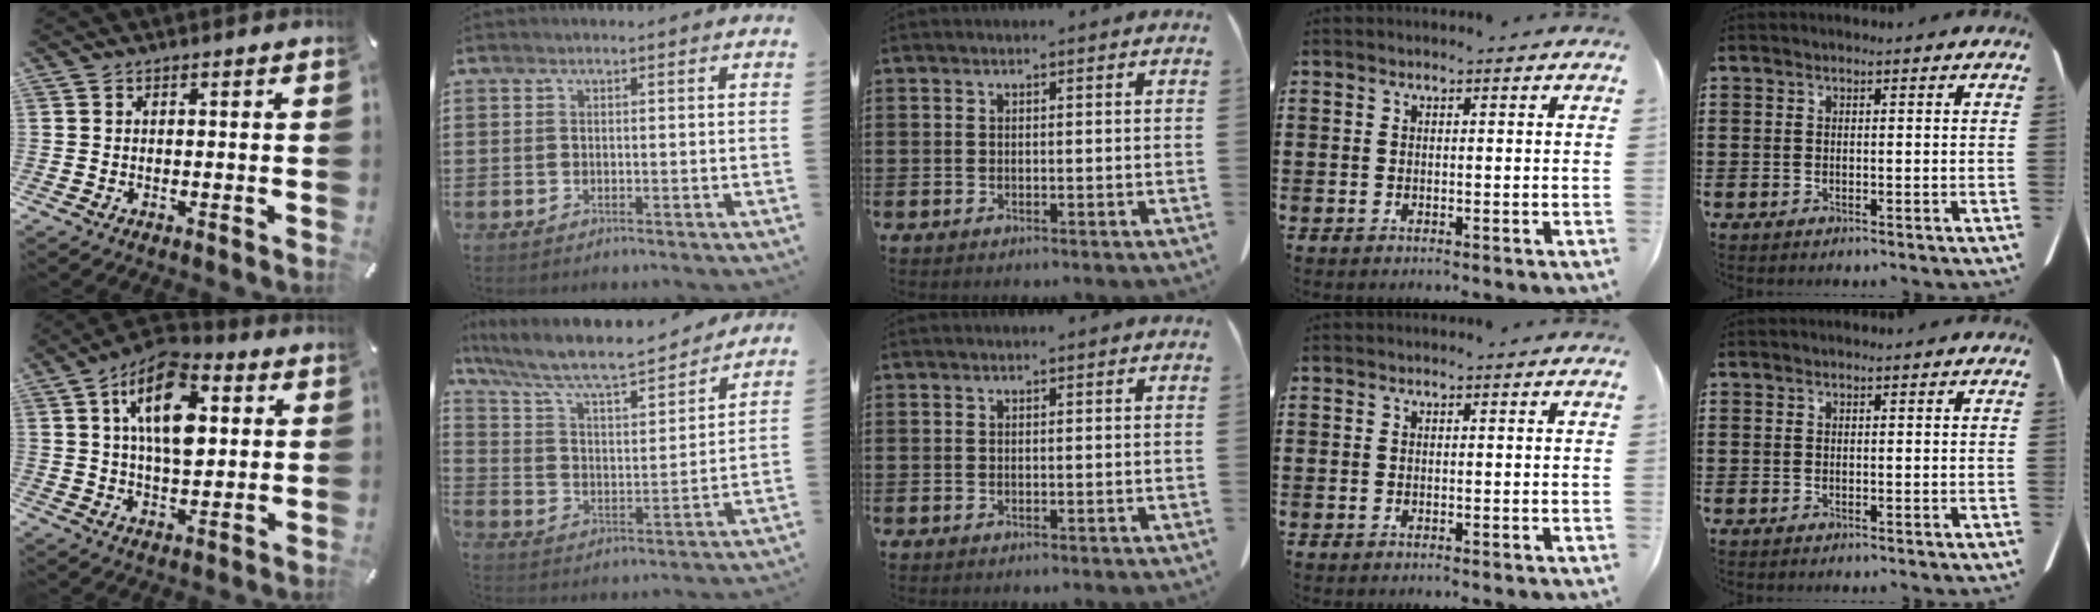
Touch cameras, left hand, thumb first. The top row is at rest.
{"thumb": {"total": 15.7, "force": [4.8, 8.7, 12.1], "torque": [-0.214, -0.008, 0.079]}, "index": {"total": 8.0, "force": [6.9, 1.0, 4.0], "torque": [-0.106, -0.045, 0.111]}}